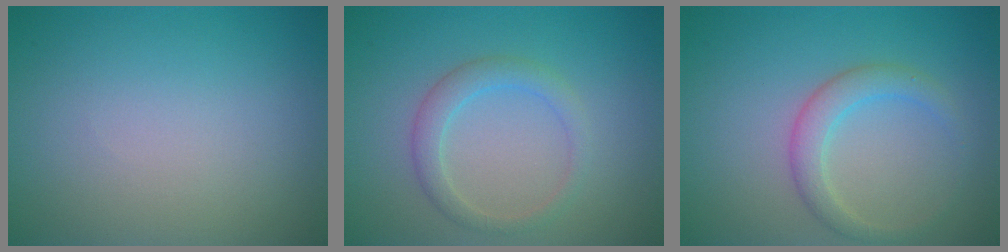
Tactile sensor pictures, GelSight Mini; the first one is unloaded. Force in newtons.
{"total": 2.3, "press": 2.3, "slide": 0.1}
{"total": 2.5, "press": 2.5, "slide": 0.1}